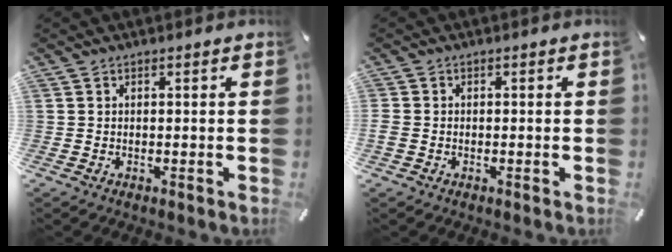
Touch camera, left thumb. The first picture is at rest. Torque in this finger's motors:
{"motor_torque": [0.29, 0.48, 0.20, 0.13, 0.00]}